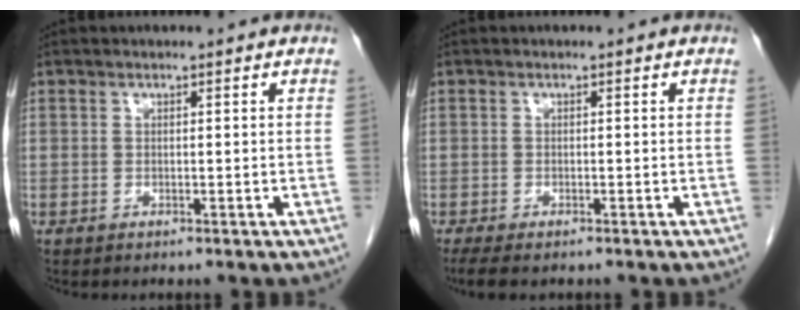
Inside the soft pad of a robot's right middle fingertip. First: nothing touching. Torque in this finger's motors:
{"motor_torque": [0.39, -0.27, 0.02, 0.00]}